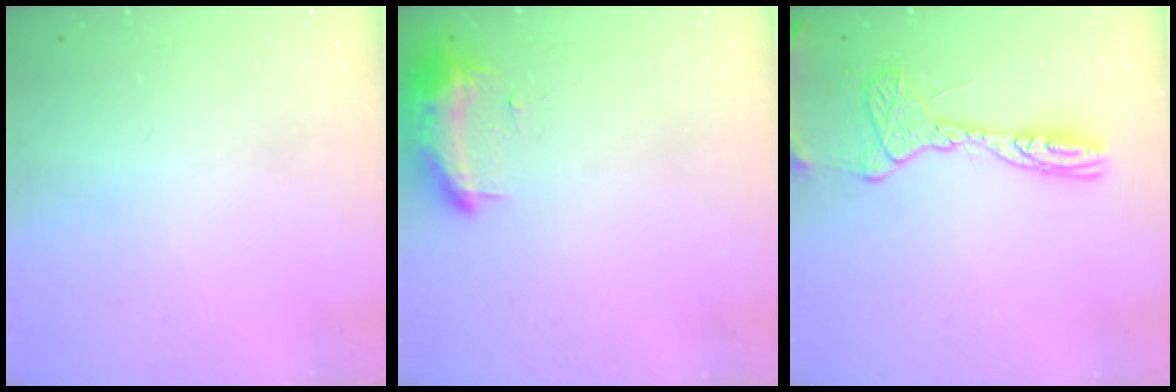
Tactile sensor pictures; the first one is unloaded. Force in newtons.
{"total": 9.5, "press": 9.2, "slide": 2.4}
{"total": 14.7, "press": 14.6, "slide": 1.4}